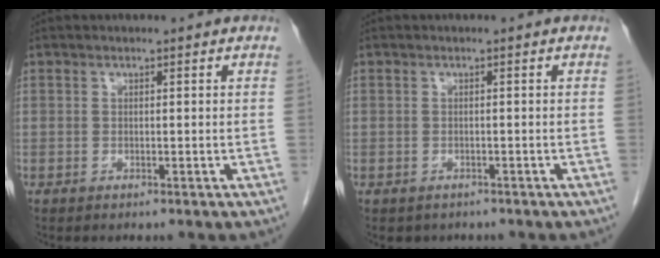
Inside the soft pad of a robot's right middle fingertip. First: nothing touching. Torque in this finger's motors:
{"motor_torque": [0.06, -0.04, -0.02, 0.00]}